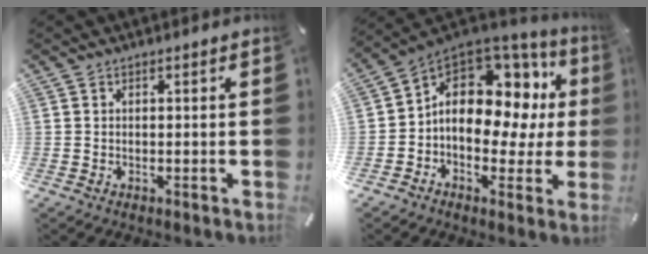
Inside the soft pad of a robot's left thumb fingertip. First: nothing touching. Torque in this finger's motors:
{"motor_torque": [2.10, 2.90, 1.70, 0.08, 0.23]}